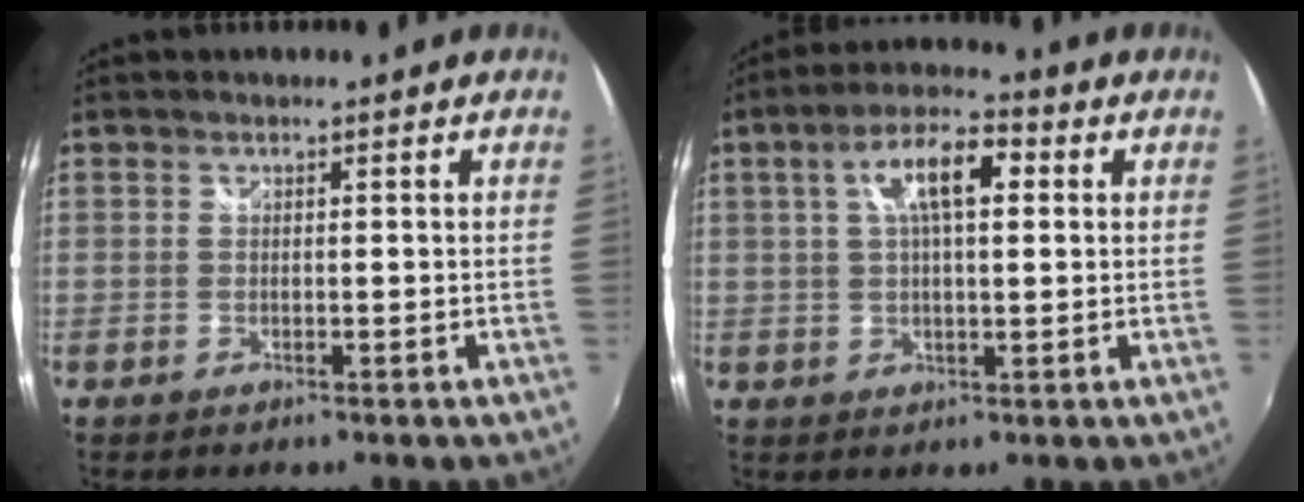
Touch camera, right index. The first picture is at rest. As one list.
[{"total": 9.3, "force": [2.6, 3.5, 8.2], "torque": [-0.145, 0.022, 0.042]}]